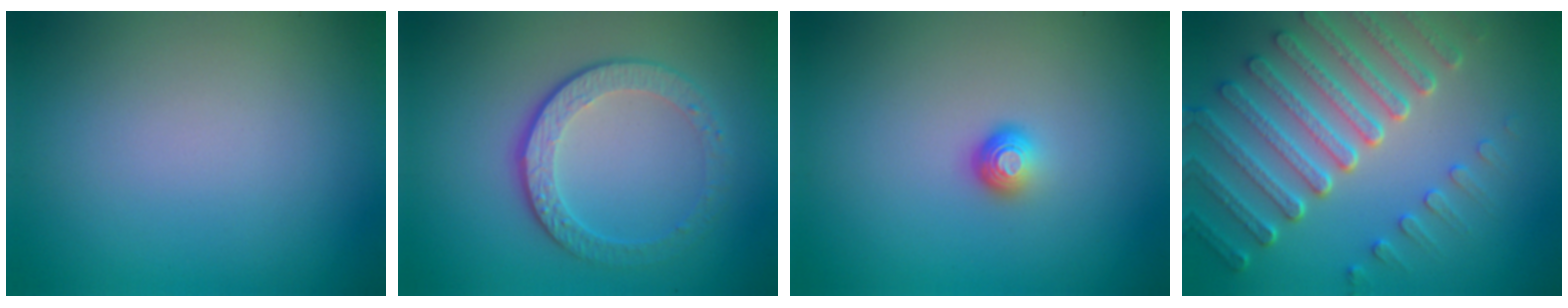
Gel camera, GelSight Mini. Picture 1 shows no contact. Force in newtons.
{"total": 4.5, "press": 3.1, "slide": 3.2}
{"total": 1.6, "press": 1.1, "slide": 1.2}
{"total": 7.3, "press": 5.5, "slide": 4.8}